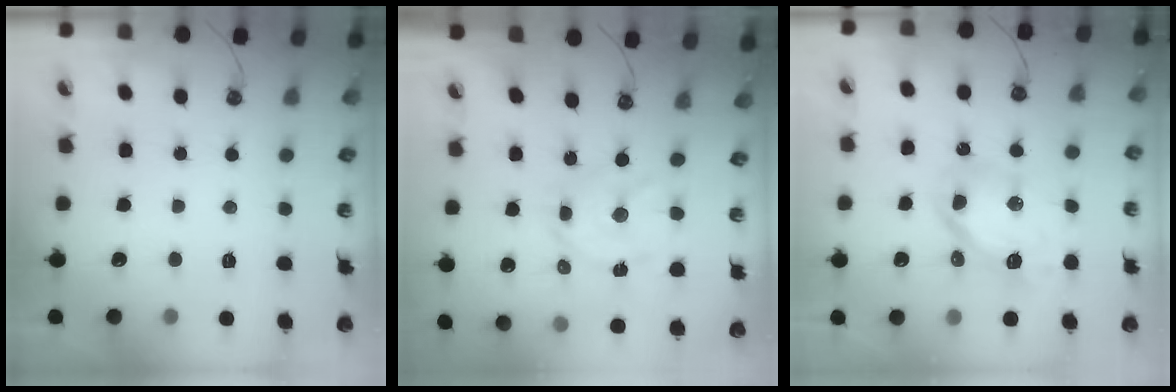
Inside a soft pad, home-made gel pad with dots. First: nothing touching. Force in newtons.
{"total": 11.4, "press": 11.4, "slide": 0.7}
{"total": 12.7, "press": 12.6, "slide": 1.4}